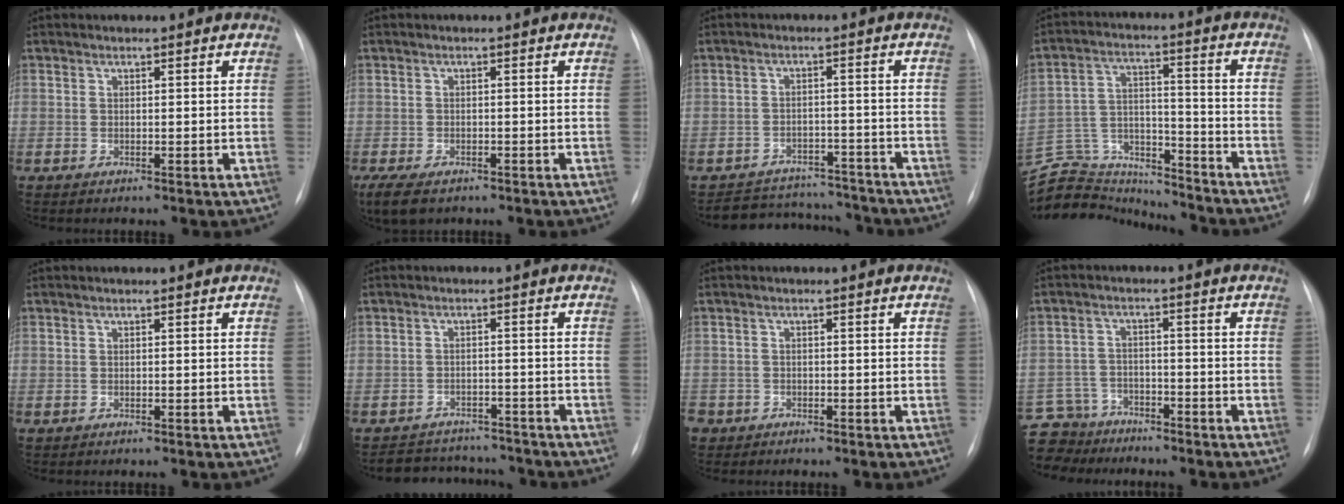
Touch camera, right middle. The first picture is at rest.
{"total": 7.3, "force": [-5.0, 3.6, 4.0], "torque": [-0.083, -0.014, -0.077]}
{"total": 10.9, "force": [-10.3, 3.4, 1.0], "torque": [-0.008, 0.018, -0.139]}
{"total": 19.5, "force": [-18.6, 4.6, 3.5], "torque": [-0.088, 0.040, -0.289]}
{"total": 0.0}
{"total": 9.0, "force": [-8.3, 3.3, 1.1], "torque": [-0.013, 0.014, -0.109]}
{"total": 3.5, "force": [-2.3, 2.5, 0.4], "torque": [-0.009, 0.004, -0.044]}
{"total": 9.5, "force": [-8.4, 4.4, 0.5], "torque": [-0.023, 0.012, -0.145]}